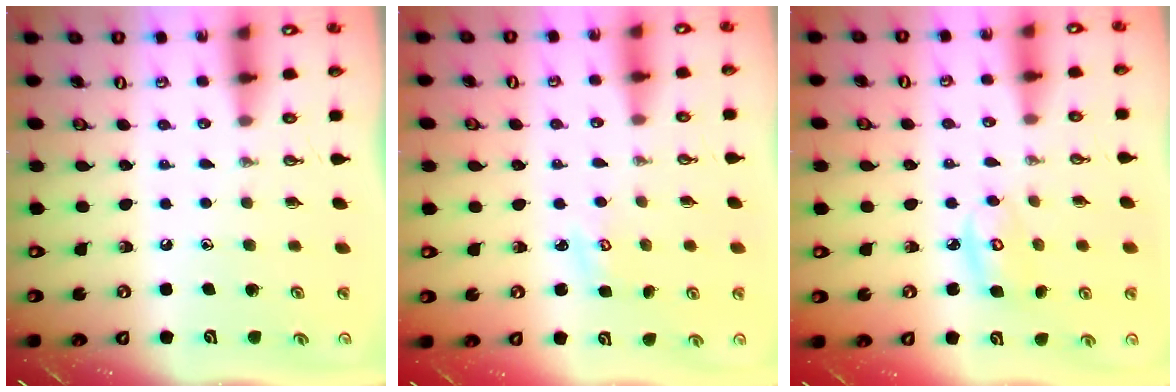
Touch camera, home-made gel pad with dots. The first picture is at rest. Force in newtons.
{"total": 2.9, "press": 2.9, "slide": 0.3}
{"total": 4.9, "press": 4.9, "slide": 0.3}